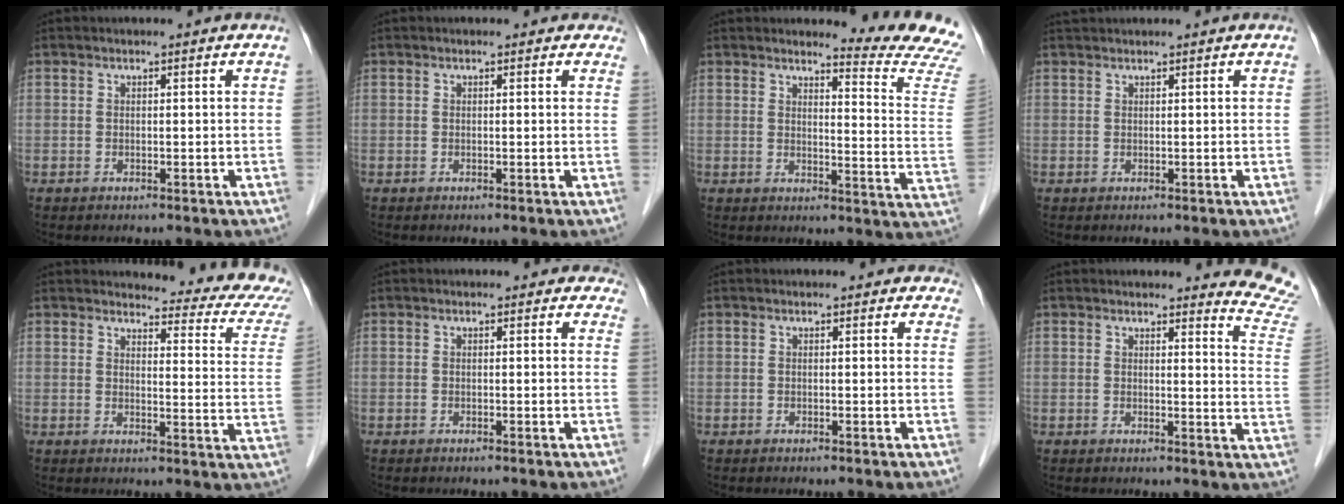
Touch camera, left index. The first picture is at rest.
{"total": 1.6, "force": [1.3, 0.9, 0.3], "torque": [0.005, -0.003, -0.002]}
{"total": 12.2, "force": [12.0, -1.5, 1.5], "torque": [-0.013, -0.128, 0.115]}
{"total": 1.5, "force": [1.5, -0.2, 0.4], "torque": [-0.005, 0.022, 0.032]}
{"total": 15.4, "force": [14.6, 2.2, 4.4], "torque": [-0.024, -0.083, 0.132]}
{"total": 2.2, "force": [1.6, 1.4, 0.0], "torque": [0.018, -0.006, -0.006]}
{"total": 2.0, "force": [1.6, 1.1, 0.2], "torque": [0.012, -0.005, -0.003]}
{"total": 9.5, "force": [9.5, 0.0, 0.3], "torque": [0.021, -0.095, 0.068]}